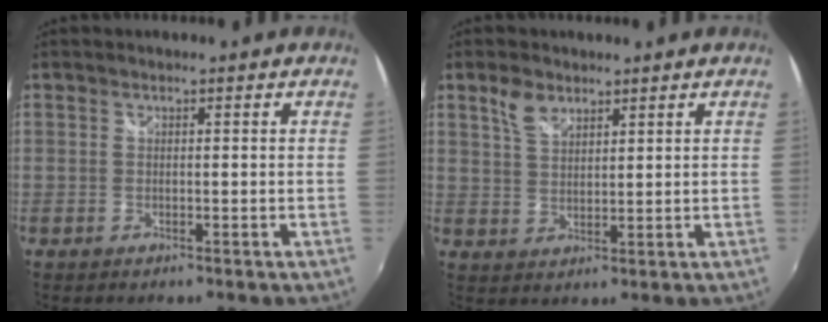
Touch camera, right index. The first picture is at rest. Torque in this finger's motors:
{"motor_torque": [0.24, 0.21, 0.07, 0.04]}